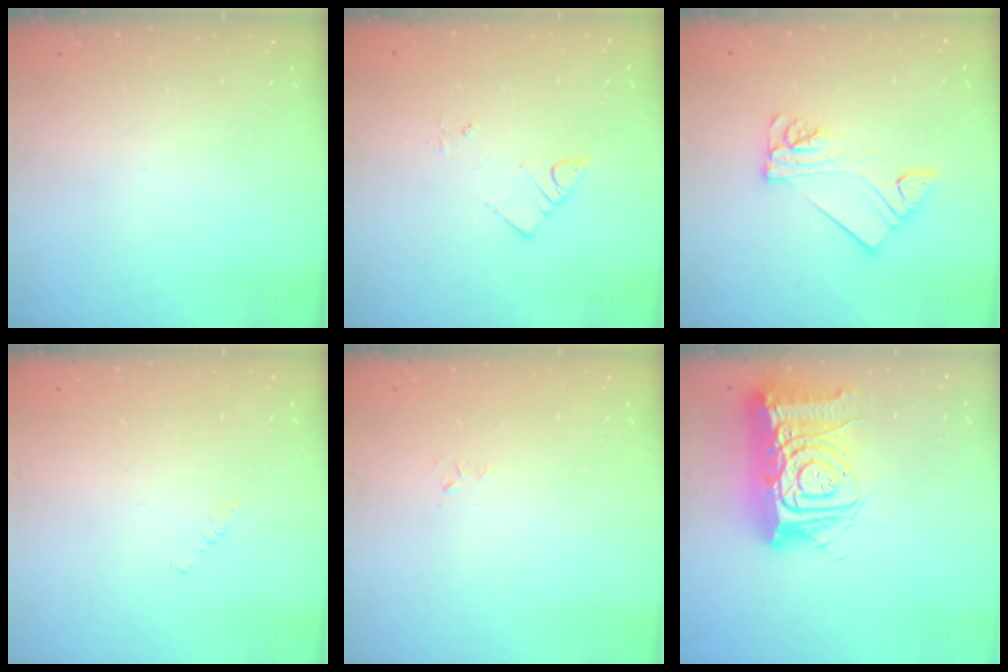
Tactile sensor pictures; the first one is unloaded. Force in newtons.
{"total": 4.8, "press": 4.8, "slide": 0.2}
{"total": 9.7, "press": 9.7, "slide": 0.9}
{"total": 1.2, "press": 1.2, "slide": 0.2}
{"total": 2.6, "press": 2.6, "slide": 0.4}
{"total": 17.8, "press": 17.7, "slide": 1.9}